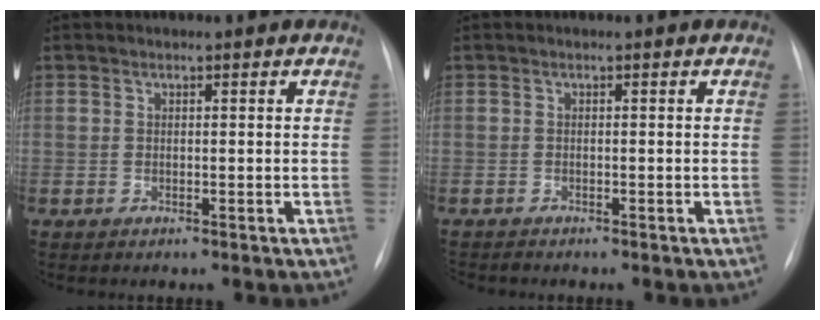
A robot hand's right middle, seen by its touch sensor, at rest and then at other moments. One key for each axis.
{"total": 0.9, "fx": -0.9, "fy": 0.1, "fz": 0.0, "tx": -0.001, "ty": -0.003, "tz": -0.015}